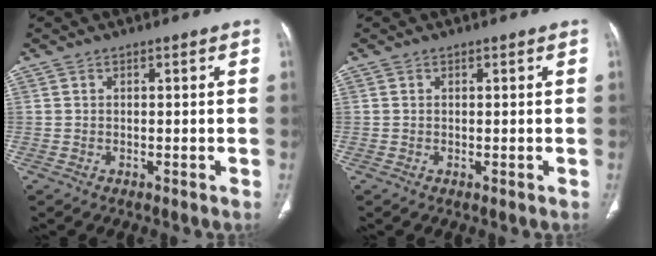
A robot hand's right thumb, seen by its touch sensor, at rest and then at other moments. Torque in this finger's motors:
{"motor_torque": [1.94, 1.90, 0.13, -0.37, 0.08]}